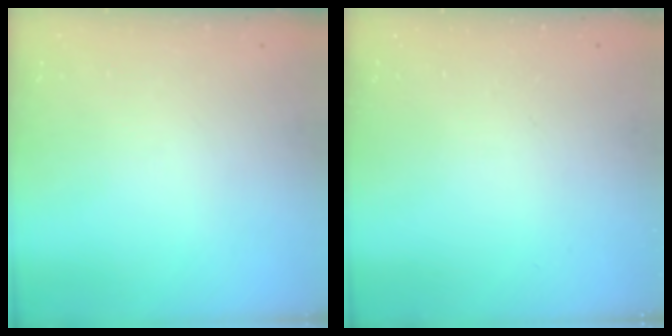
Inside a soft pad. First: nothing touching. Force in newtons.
{"total": 0.0}